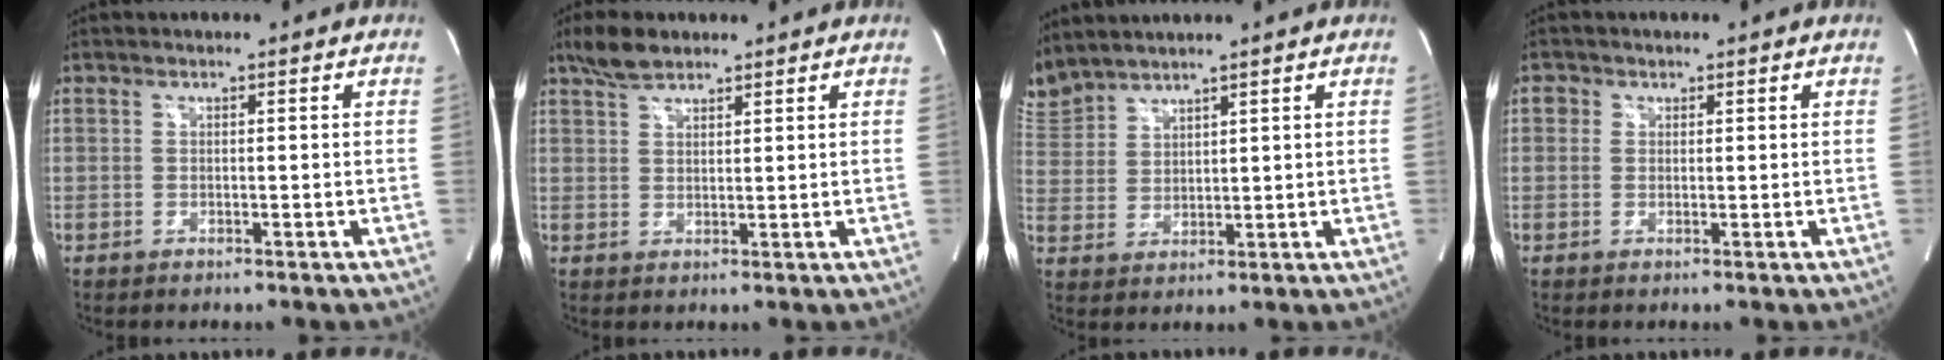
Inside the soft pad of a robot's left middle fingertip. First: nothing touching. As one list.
[{"total": 4.4, "force": [3.6, 1.7, 2.0], "torque": [-0.050, 0.009, 0.072]}, {"total": 6.7, "force": [6.5, 1.0, 1.1], "torque": [-0.047, 0.018, 0.144]}, {"total": 1.4, "force": [0.6, 1.2, 0.2], "torque": [0.005, 0.001, 0.005]}]